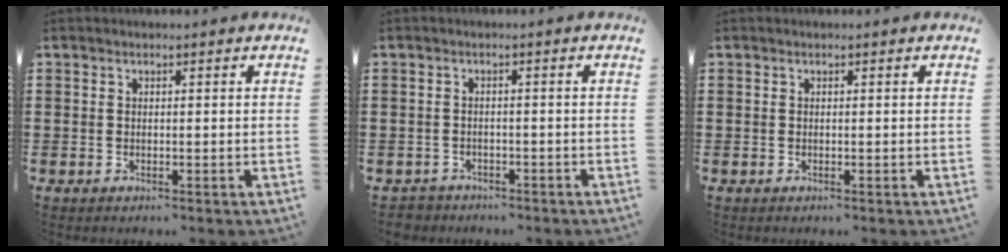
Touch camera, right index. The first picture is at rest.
{"total": 1.6, "force": [-1.5, 0.5, -0.2], "torque": [-0.003, 0.003, -0.036]}
{"total": 0.0}